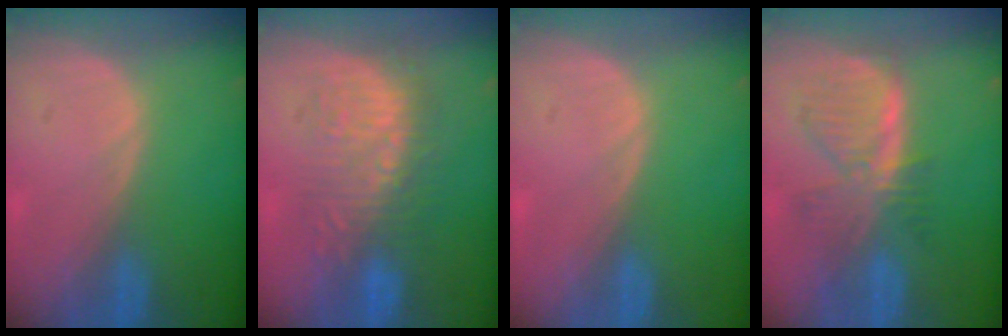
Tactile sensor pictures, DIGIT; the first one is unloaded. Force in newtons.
{"total": 8.6, "press": 8.5, "slide": 1.5}
{"total": 0.0}
{"total": 7.7, "press": 7.0, "slide": 3.3}